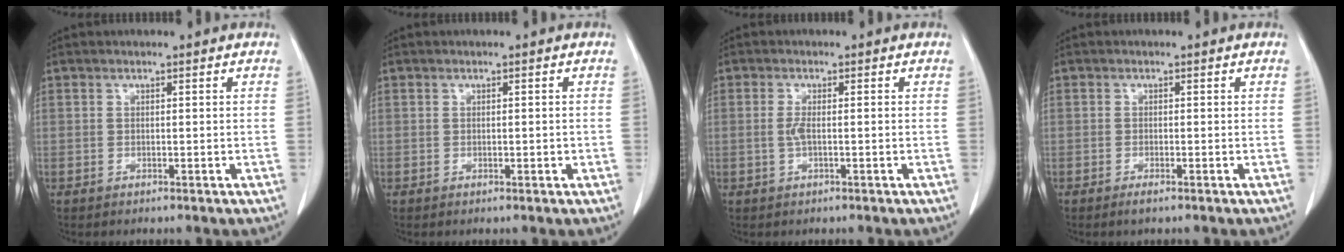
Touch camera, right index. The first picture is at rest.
{"total": 0.7, "force": [-0.1, 0.4, 0.6], "torque": [-0.010, 0.002, 0.000]}
{"total": 1.8, "force": [-0.2, 0.3, 1.8], "torque": [-0.040, 0.000, -0.006]}
{"total": 1.1, "force": [-0.8, 0.1, 0.8], "torque": [-0.015, -0.003, -0.013]}